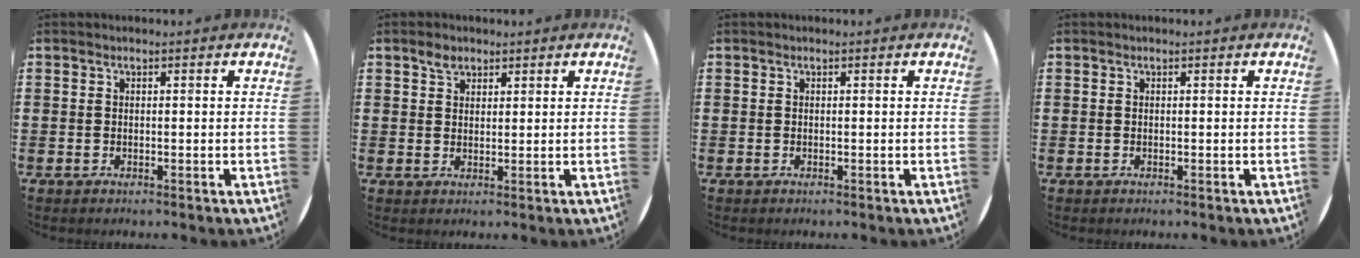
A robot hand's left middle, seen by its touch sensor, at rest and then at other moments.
{"total": 2.2, "force": [1.7, 1.3, 0.6], "torque": [-0.005, 0.001, 0.030]}
{"total": 0.0}
{"total": 0.0}